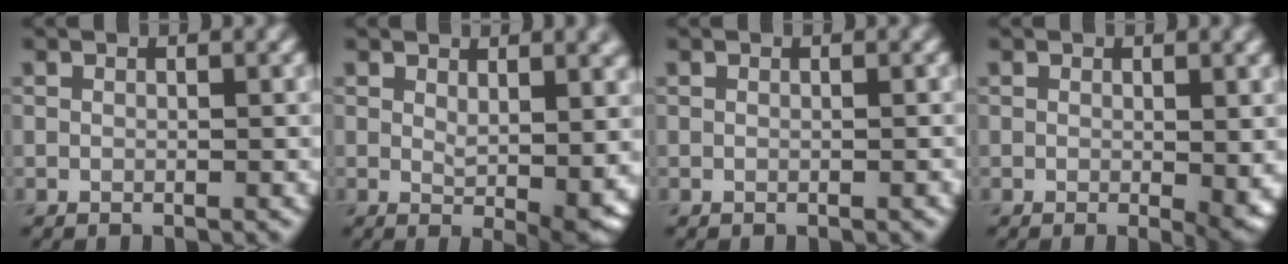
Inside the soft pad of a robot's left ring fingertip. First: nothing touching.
{"total": 5.6, "force": [1.2, 1.7, 5.2], "torque": [-0.071, -0.013, 0.028]}
{"total": 0.0}
{"total": 2.4, "force": [-0.1, 0.4, 2.4], "torque": [-0.028, -0.012, 0.000]}